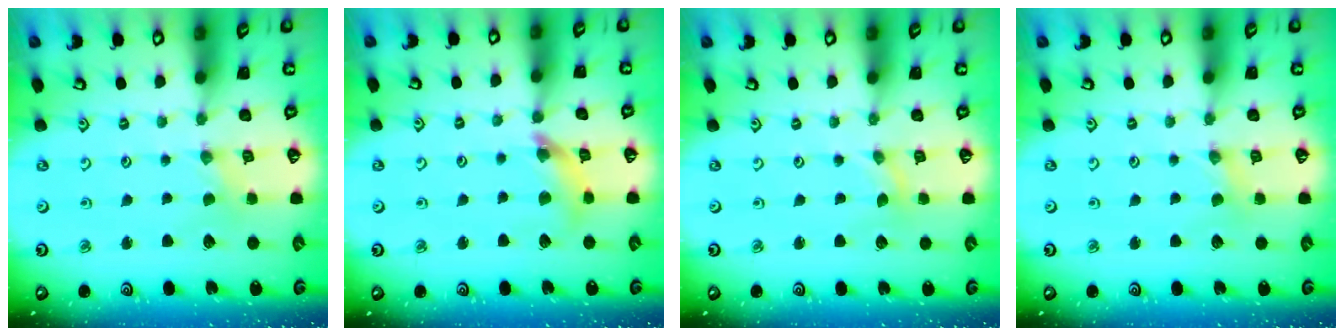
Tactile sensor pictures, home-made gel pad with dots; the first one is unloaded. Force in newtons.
{"total": 8.9, "press": 8.8, "slide": 0.9}
{"total": 0.0}
{"total": 1.1, "press": 1.1, "slide": 0.2}